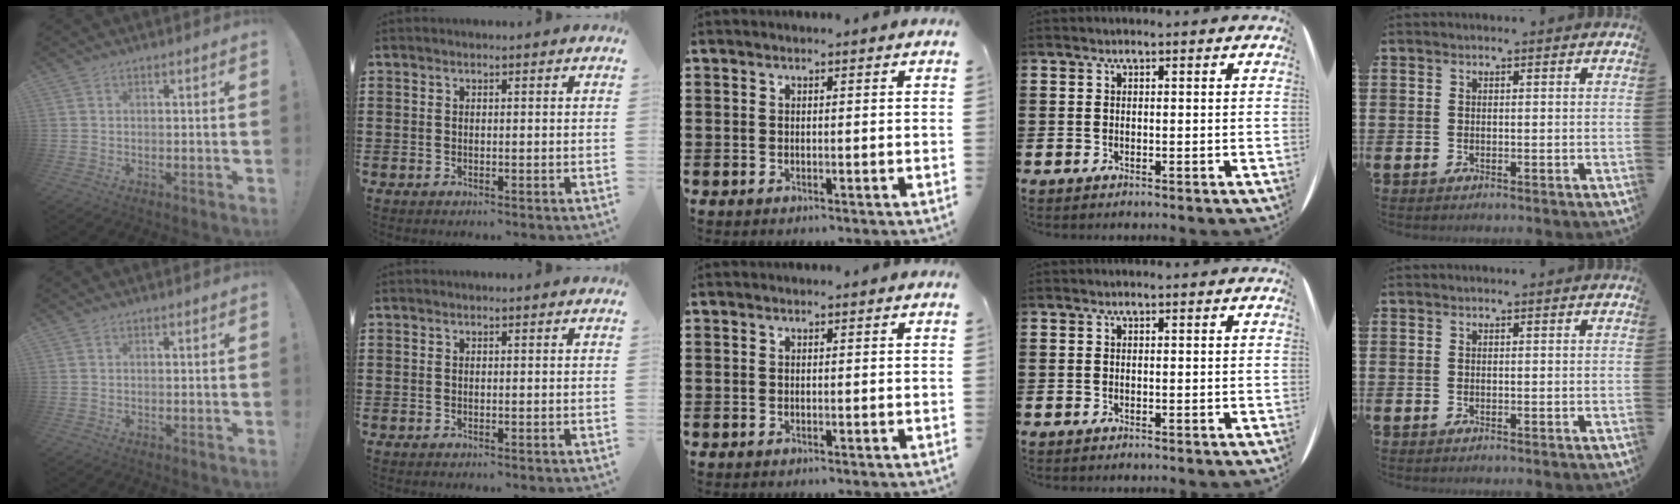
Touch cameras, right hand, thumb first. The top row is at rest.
{}